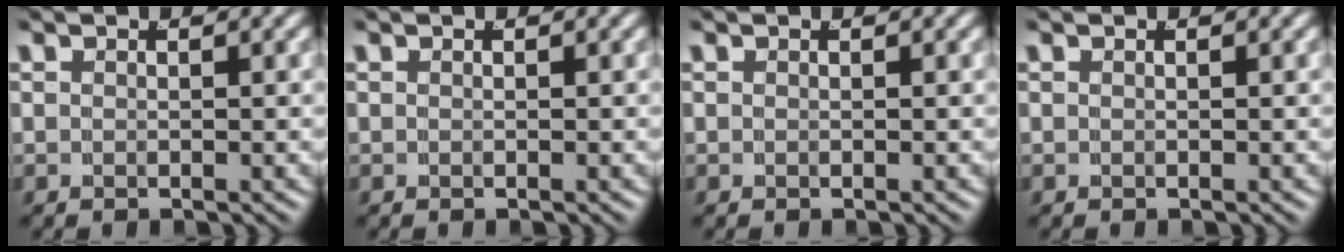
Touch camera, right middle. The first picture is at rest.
{"total": 0.0}
{"total": 0.0}
{"total": 0.0}